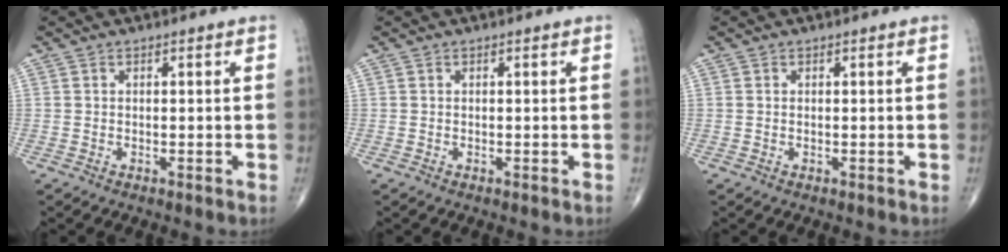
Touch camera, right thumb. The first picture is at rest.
{"total": 0.0}
{"total": 0.0}